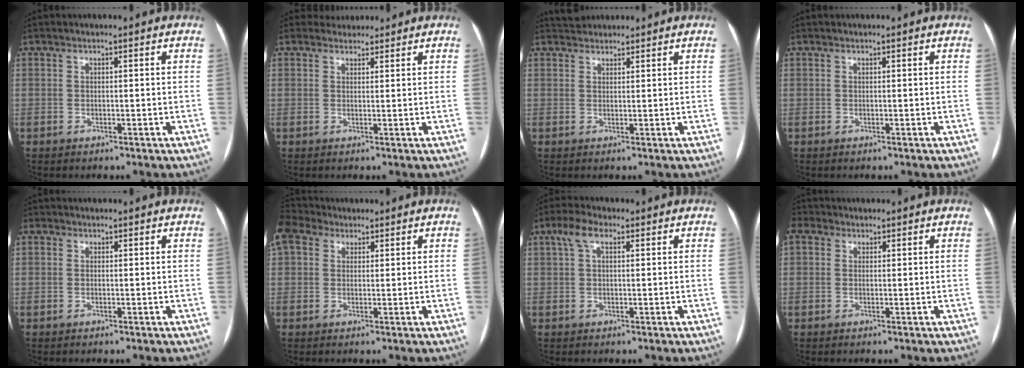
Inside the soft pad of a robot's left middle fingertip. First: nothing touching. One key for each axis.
{"total": 2.7, "fx": 2.4, "fy": 1.1, "fz": -0.3, "tx": 0.008, "ty": 0.017, "tz": 0.037}
{"total": 2.7, "fx": 2.6, "fy": 0.8, "fz": 0.1, "tx": -0.006, "ty": 0.022, "tz": 0.046}
{"total": 0.0}
{"total": 0.7, "fx": 0.1, "fy": 0.6, "fz": 0.4, "tx": -0.014, "ty": 0.003, "tz": 0.000}
{"total": 5.5, "fx": 3.5, "fy": 3.6, "fz": 2.3, "tx": -0.065, "ty": 0.037, "tz": 0.074}
{"total": 3.9, "fx": 1.7, "fy": 1.7, "fz": 3.1, "tx": -0.073, "ty": 0.028, "tz": 0.035}
{"total": 2.6, "fx": 1.0, "fy": 2.0, "fz": 1.3, "tx": -0.037, "ty": 0.022, "tz": 0.020}